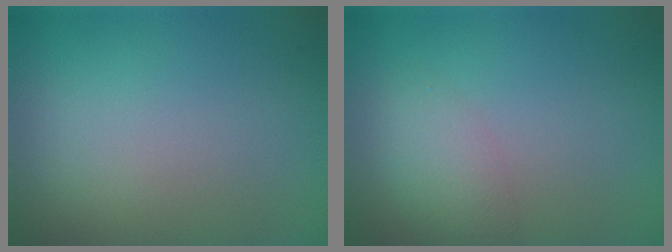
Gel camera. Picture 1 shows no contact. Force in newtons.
{"total": 2.1, "press": 2.1, "slide": 0.1}